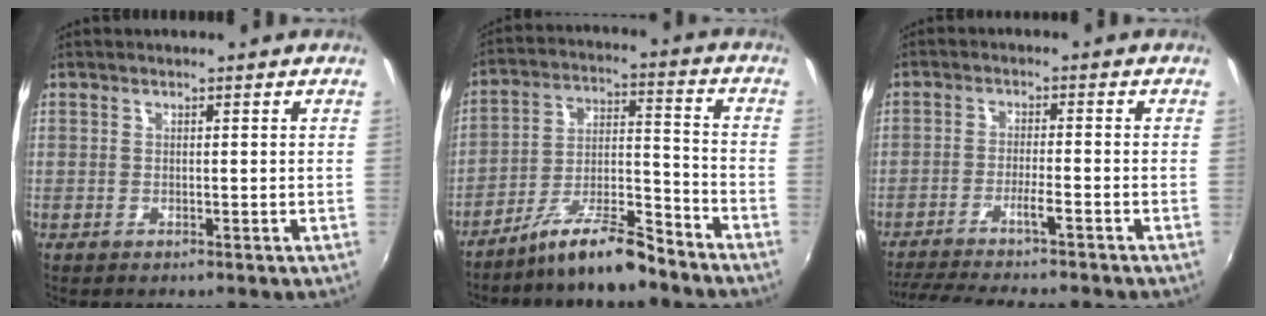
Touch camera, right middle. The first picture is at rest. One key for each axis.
{"total": 11.2, "fx": -9.5, "fy": 1.6, "fz": 5.8, "tx": -0.115, "ty": 0.012, "tz": -0.169}
{"total": 11.2, "fx": -9.8, "fy": -0.5, "fz": 5.4, "tx": -0.110, "ty": -0.011, "tz": -0.158}